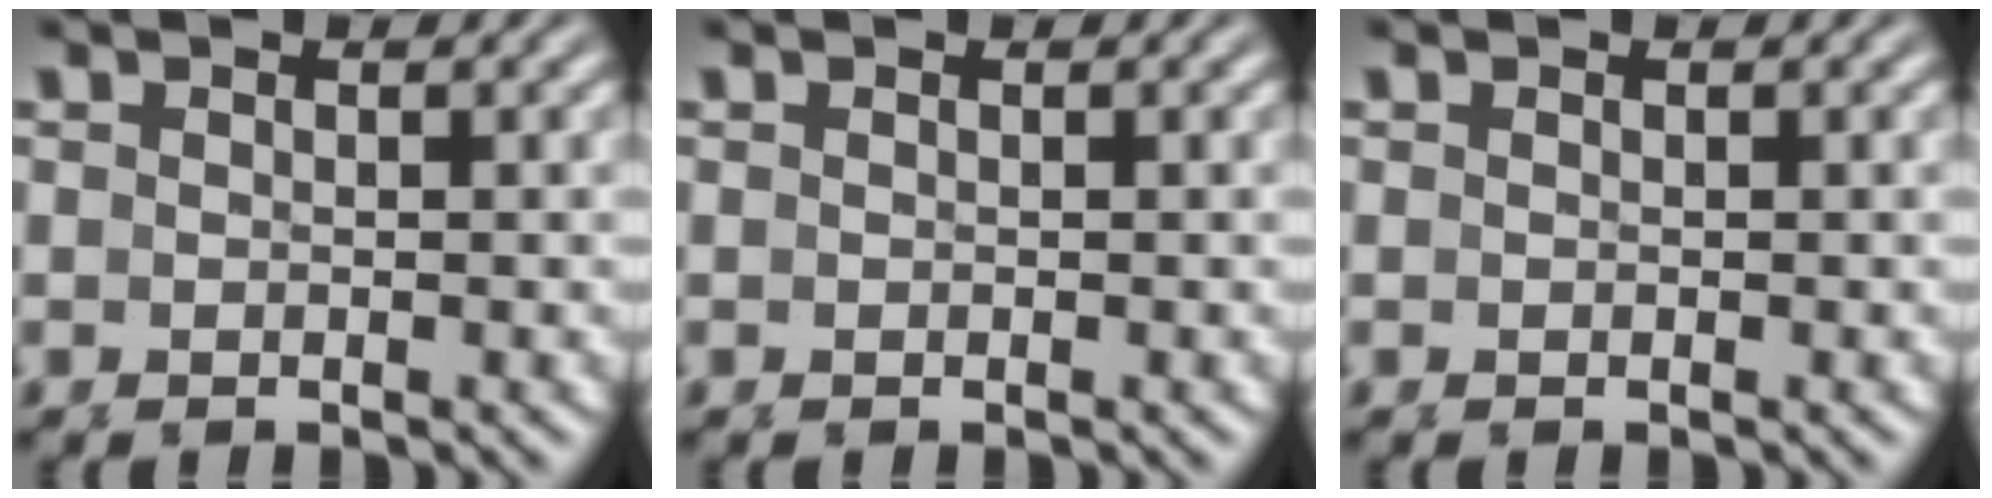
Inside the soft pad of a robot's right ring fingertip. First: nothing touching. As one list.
[{"total": 0.0}, {"total": 0.0}]